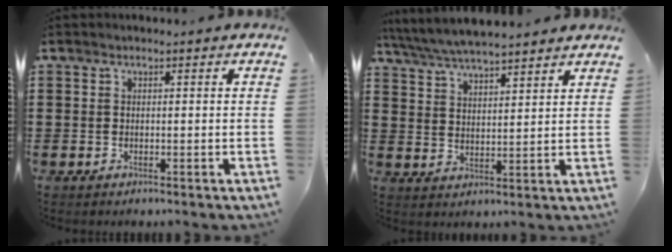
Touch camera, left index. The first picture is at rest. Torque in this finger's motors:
{"motor_torque": [1.27, -0.87, 0.80, 0.21]}